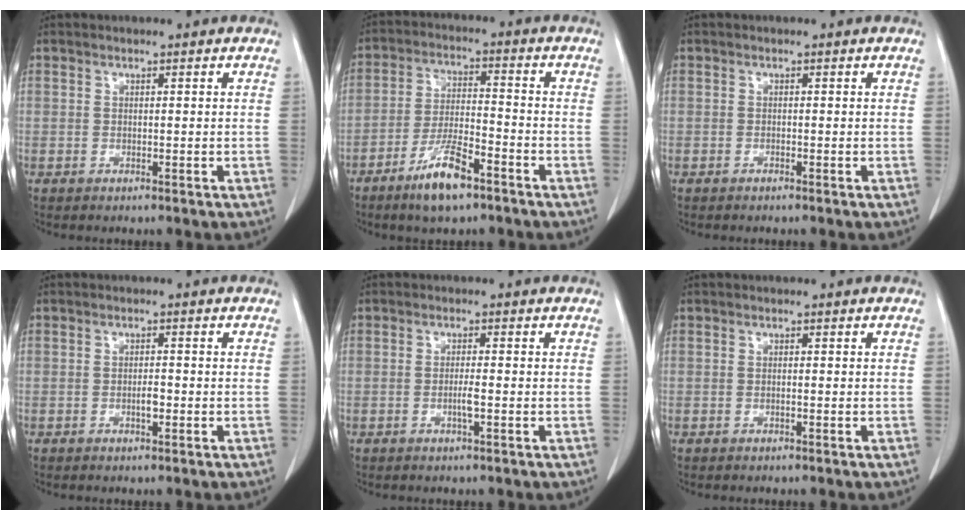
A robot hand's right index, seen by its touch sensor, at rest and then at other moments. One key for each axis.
{"total": 8.9, "fx": -5.8, "fy": 1.9, "fz": 6.5, "tx": -0.125, "ty": -0.010, "tz": -0.104}
{"total": 0.0}
{"total": 1.5, "fx": -0.5, "fy": 0.4, "fz": 1.4, "tx": -0.026, "ty": 0.002, "tz": -0.007}
{"total": 1.9, "fx": -0.6, "fy": 0.0, "fz": 1.8, "tx": -0.038, "ty": 0.000, "tz": -0.010}
{"total": 0.0}